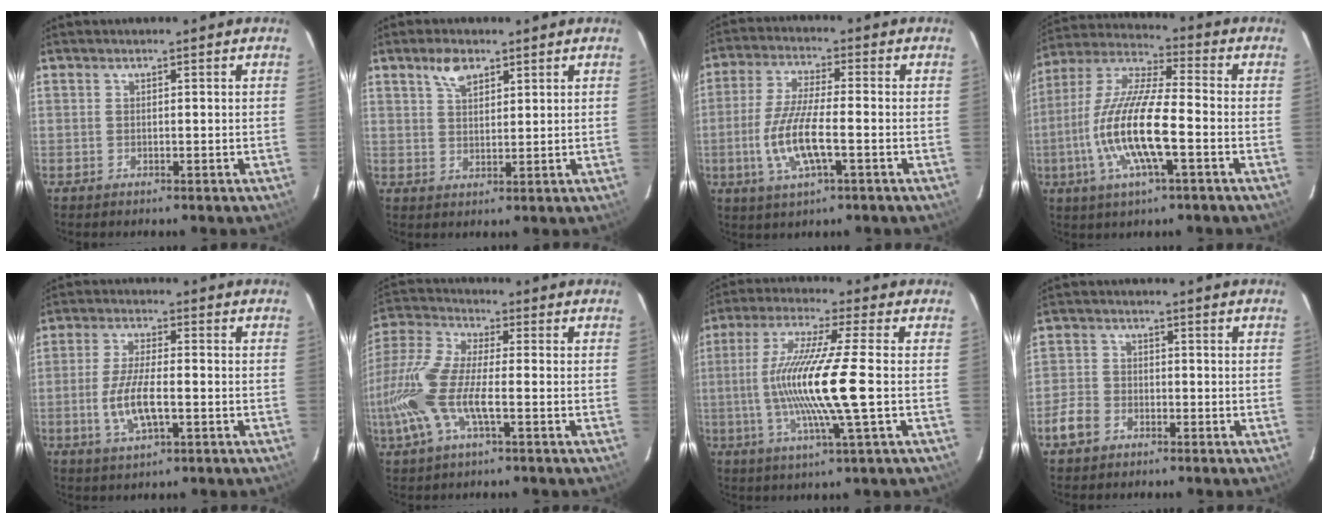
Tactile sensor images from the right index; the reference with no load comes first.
{"total": 4.6, "force": [2.9, 2.3, 2.7], "torque": [-0.046, 0.008, 0.053]}
{"total": 11.0, "force": [-2.9, 2.7, 10.3], "torque": [-0.214, -0.006, -0.058]}
{"total": 16.2, "force": [-4.3, 3.3, 15.3], "torque": [-0.309, -0.007, -0.089]}
{"total": 8.8, "force": [-2.2, 3.0, 8.0], "torque": [-0.163, -0.004, -0.042]}
{"total": 15.5, "force": [-3.9, 4.8, 14.2], "torque": [-0.308, -0.006, -0.083]}
{"total": 14.8, "force": [-1.9, -0.7, 14.6], "torque": [-0.281, -0.009, -0.036]}
{"total": 5.1, "force": [-2.8, 3.8, 1.9], "torque": [-0.046, 0.011, -0.052]}